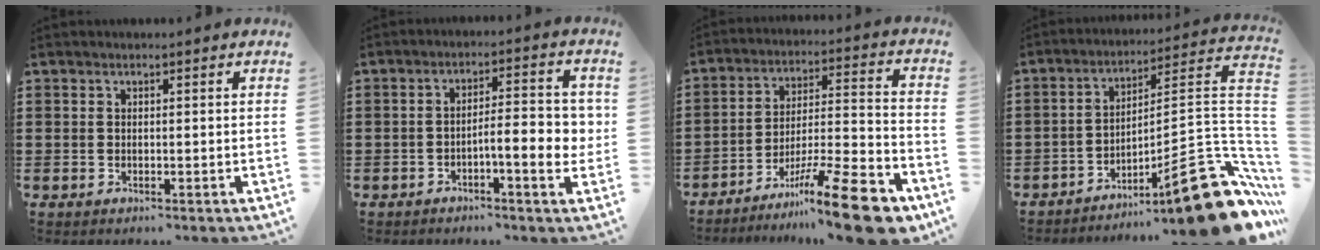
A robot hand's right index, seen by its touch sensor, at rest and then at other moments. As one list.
[{"total": 6.9, "force": [-1.9, 1.8, 6.4], "torque": [-0.090, -0.002, -0.035]}, {"total": 15.3, "force": [-11.1, 1.9, 10.4], "torque": [-0.146, 0.043, -0.192]}, {"total": 16.3, "force": [-9.6, 2.9, 12.9], "torque": [-0.156, 0.017, -0.157]}]